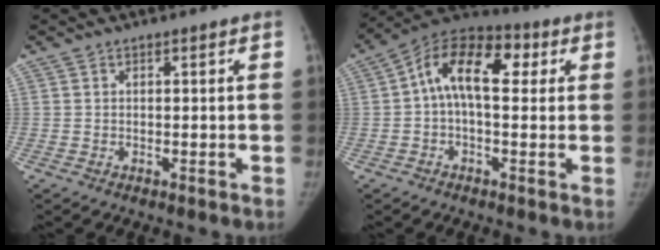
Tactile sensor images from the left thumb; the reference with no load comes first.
{"total": 13.4, "force": [2.3, 7.5, 10.9], "torque": [-0.157, 0.037, 0.027]}